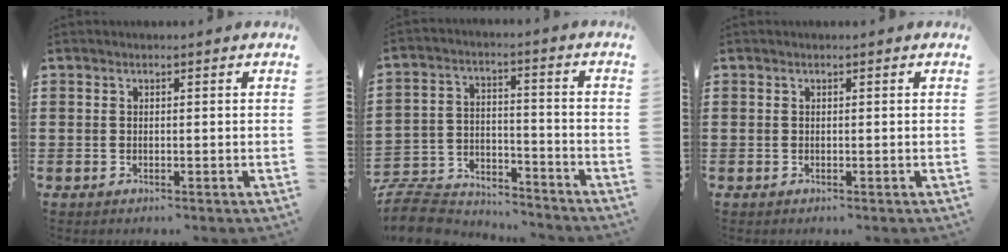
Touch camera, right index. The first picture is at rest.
{"total": 9.1, "force": [-8.7, 2.0, 1.6], "torque": [-0.043, 0.020, -0.175]}
{"total": 0.0}